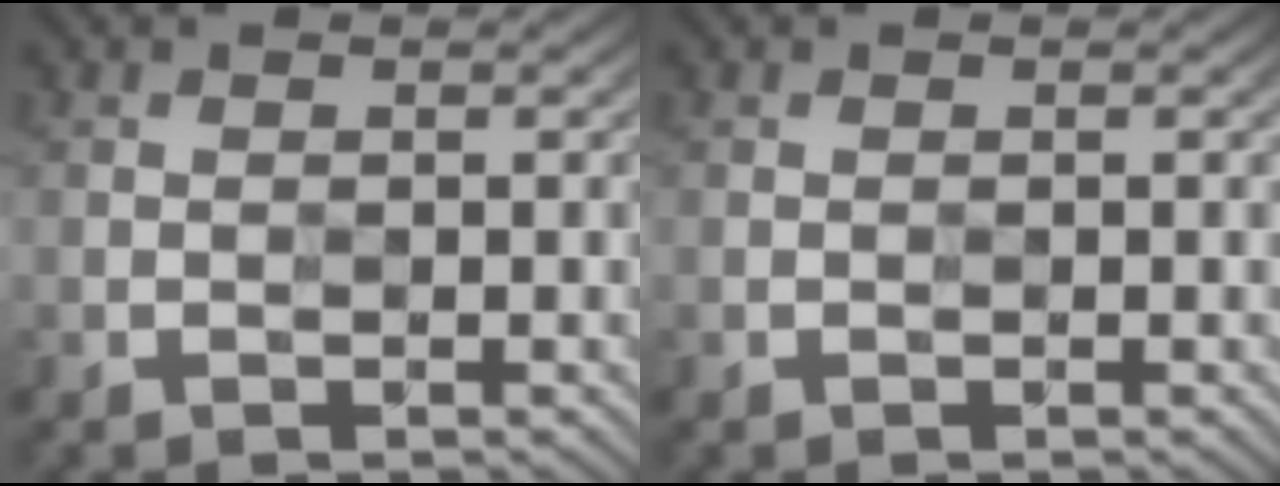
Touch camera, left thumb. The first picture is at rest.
{"total": 0.0}